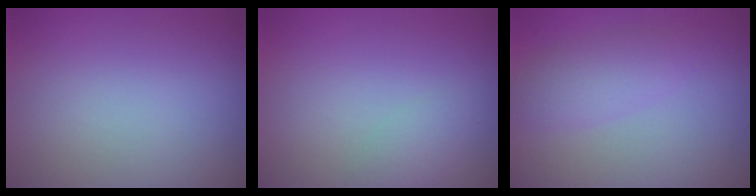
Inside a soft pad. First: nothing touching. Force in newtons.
{"total": 1.5, "press": 1.5, "slide": 0.1}
{"total": 2.4, "press": 2.4, "slide": 0.1}